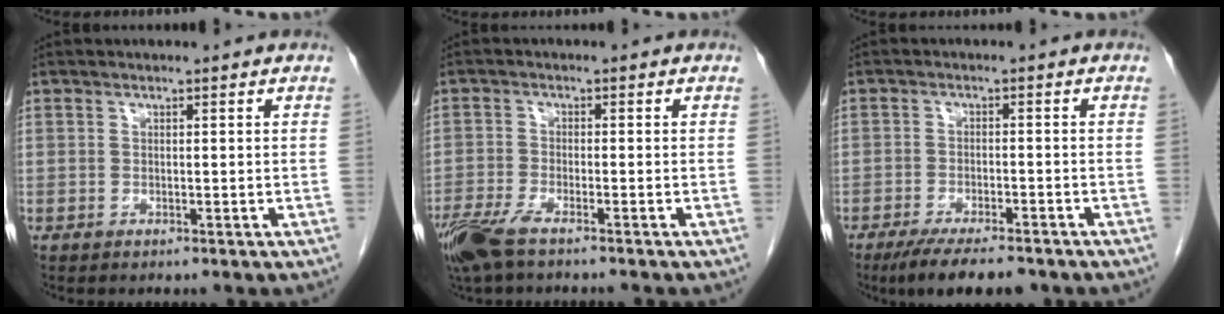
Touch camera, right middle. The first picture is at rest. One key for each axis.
{"total": 6.7, "fx": -5.1, "fy": 0.9, "fz": 4.2, "tx": -0.081, "ty": -0.016, "tz": -0.096}
{"total": 8.6, "fx": -6.8, "fy": 1.9, "fz": 4.9, "tx": -0.074, "ty": -0.014, "tz": -0.107}